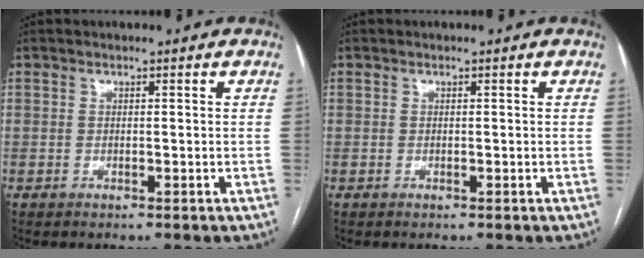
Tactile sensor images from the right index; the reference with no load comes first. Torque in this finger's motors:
{"motor_torque": [0.00, 0.00, 0.00, 0.00]}